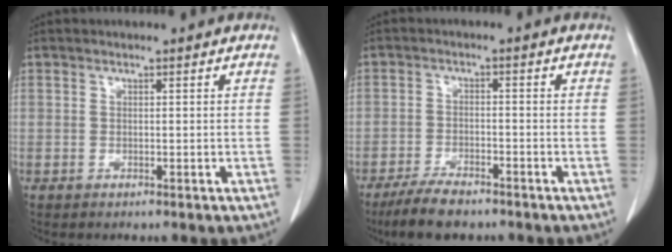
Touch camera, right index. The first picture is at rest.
{"total": 6.3, "force": [-5.1, 2.0, 3.1], "torque": [-0.060, -0.009, -0.091]}